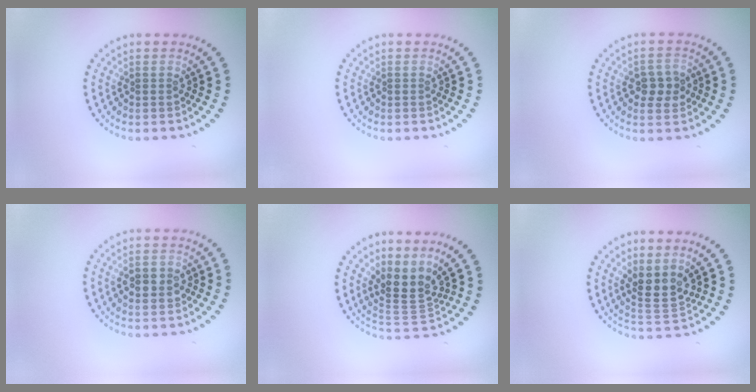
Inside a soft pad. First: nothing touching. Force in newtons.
{"total": 0.0}
{"total": 2.8, "press": 2.8, "slide": 0.3}
{"total": 3.1, "press": 3.1, "slide": 0.4}
{"total": 3.7, "press": 2.6, "slide": 2.5}
{"total": 3.4, "press": 2.9, "slide": 1.8}